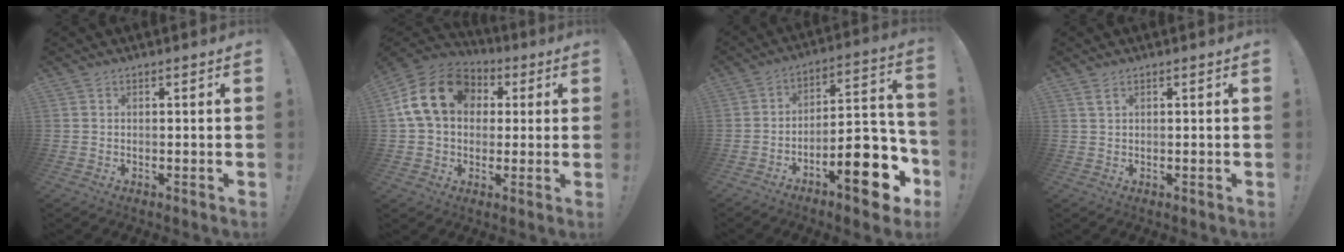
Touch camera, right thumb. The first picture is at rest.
{"total": 18.3, "force": [4.5, 13.8, 11.2], "torque": [-0.192, 0.012, 0.086]}
{"total": 17.5, "force": [-9.1, 5.6, 13.8], "torque": [-0.164, 0.054, -0.141]}
{"total": 1.7, "force": [0.9, 0.4, 1.4], "torque": [-0.026, 0.000, 0.015]}